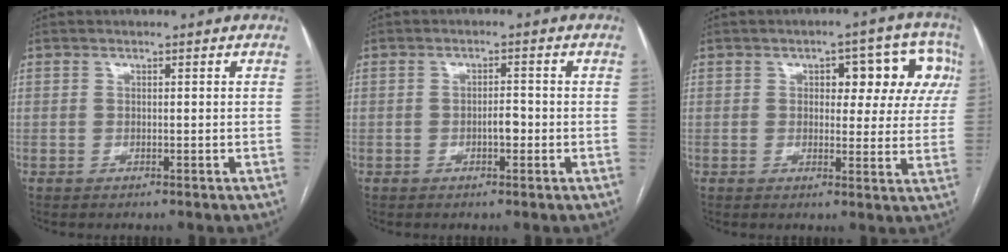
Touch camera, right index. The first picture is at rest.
{"total": 2.2, "force": [-0.7, 0.8, 1.9], "torque": [-0.029, 0.003, -0.012]}
{"total": 10.1, "force": [3.2, 4.8, 8.2], "torque": [-0.079, 0.032, 0.037]}